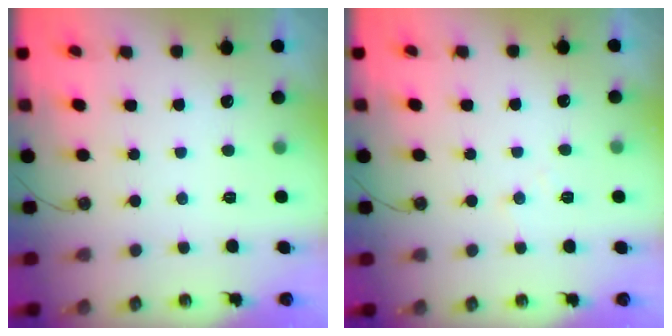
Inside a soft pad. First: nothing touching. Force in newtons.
{"total": 5.6, "press": 5.6, "slide": 0.9}